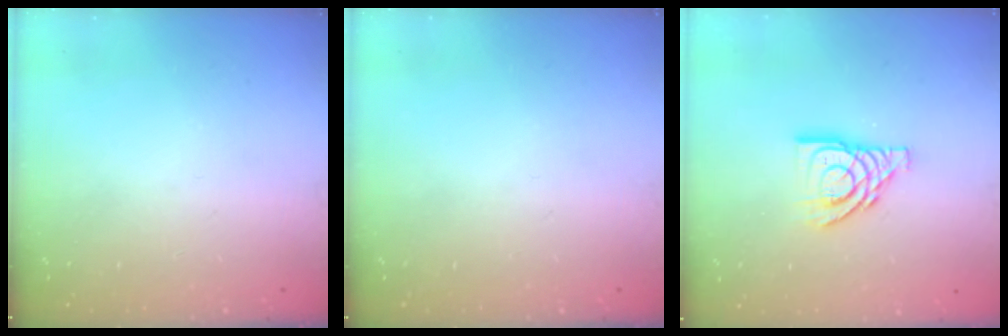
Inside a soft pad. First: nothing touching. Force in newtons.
{"total": 0.0}
{"total": 12.4, "press": 12.3, "slide": 1.3}